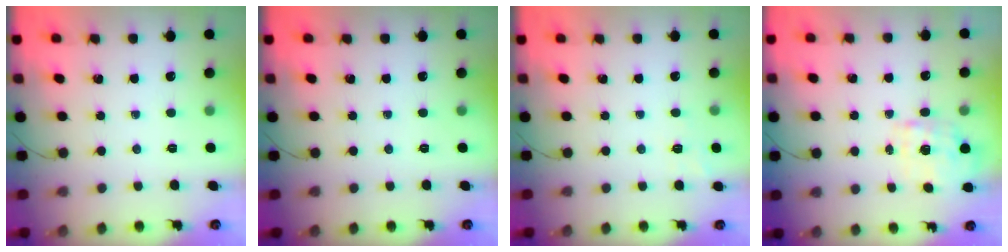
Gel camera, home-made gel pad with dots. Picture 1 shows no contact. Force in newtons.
{"total": 0.0}
{"total": 6.4, "press": 6.0, "slide": 2.1}
{"total": 1.8, "press": 1.7, "slide": 0.5}